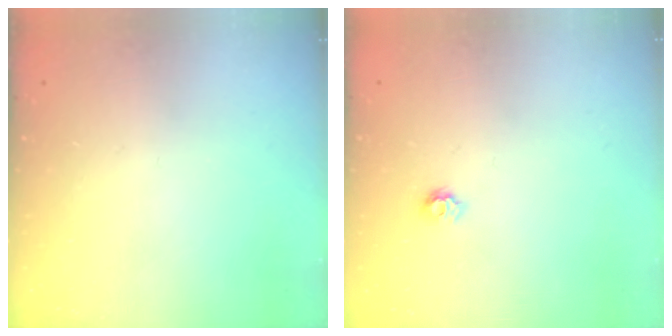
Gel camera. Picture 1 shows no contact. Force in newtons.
{"total": 5.9, "press": 5.8, "slide": 0.7}